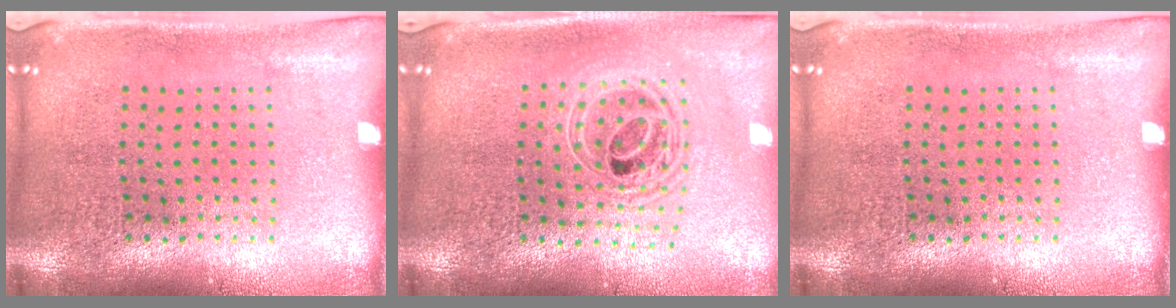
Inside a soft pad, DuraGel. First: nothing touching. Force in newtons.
{"total": 2.1, "press": 1.6, "slide": 1.3}
{"total": 0.0}